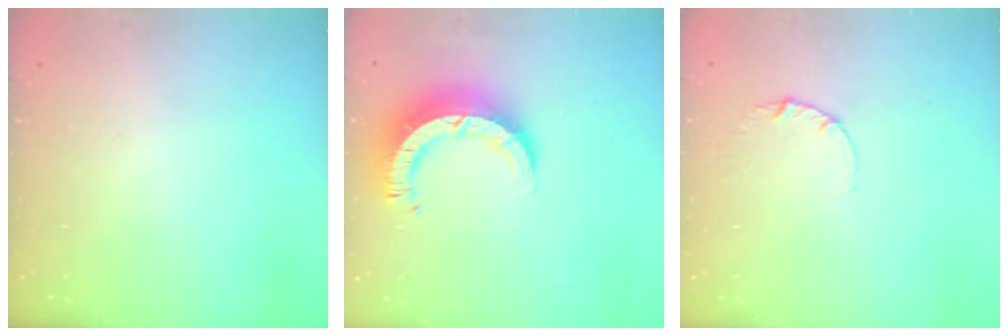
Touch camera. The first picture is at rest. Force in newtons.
{"total": 10.0, "press": 9.9, "slide": 1.2}
{"total": 2.8, "press": 2.8, "slide": 0.3}